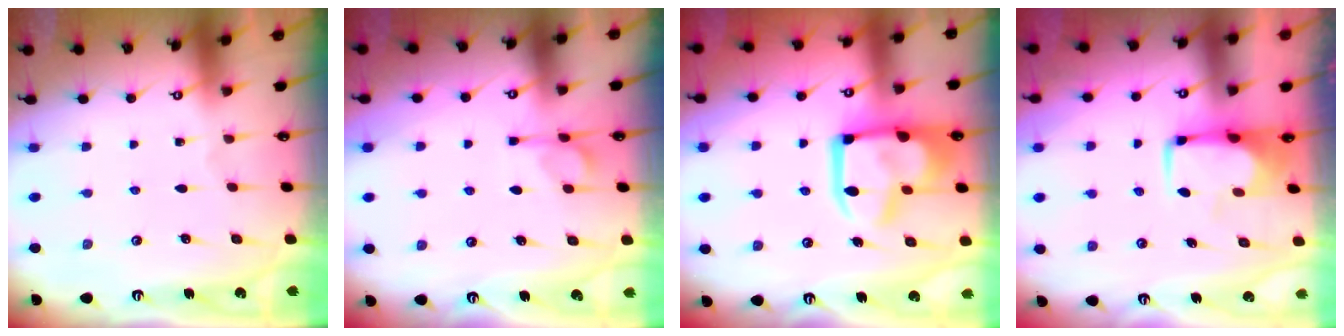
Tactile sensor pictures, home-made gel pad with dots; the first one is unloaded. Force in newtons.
{"total": 5.4, "press": 5.4, "slide": 0.9}
{"total": 17.6, "press": 17.5, "slide": 1.9}
{"total": 0.5, "press": 0.5, "slide": 0.2}